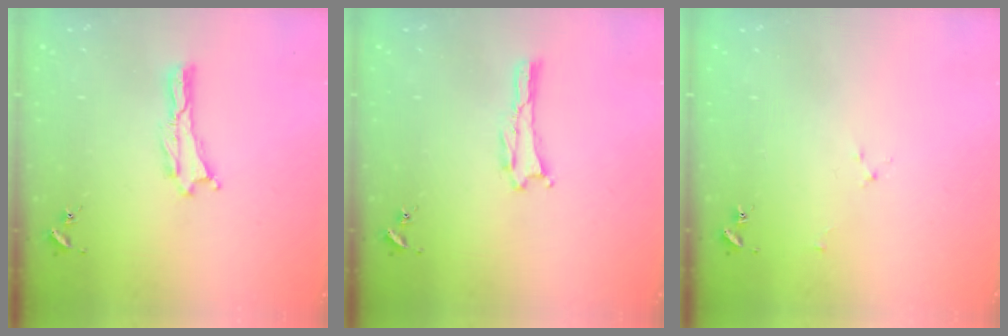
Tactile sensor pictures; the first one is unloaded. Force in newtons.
{"total": 0.0}
{"total": 1.9, "press": 1.9, "slide": 0.3}